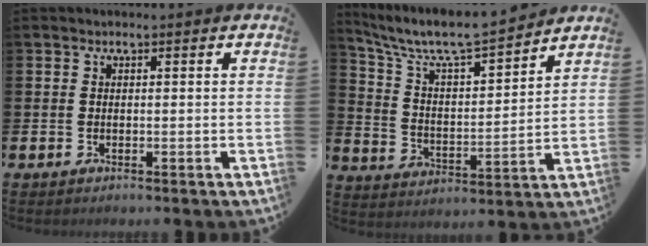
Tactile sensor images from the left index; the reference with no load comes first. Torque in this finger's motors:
{"motor_torque": [0.89, -1.25, 0.52, 0.21]}